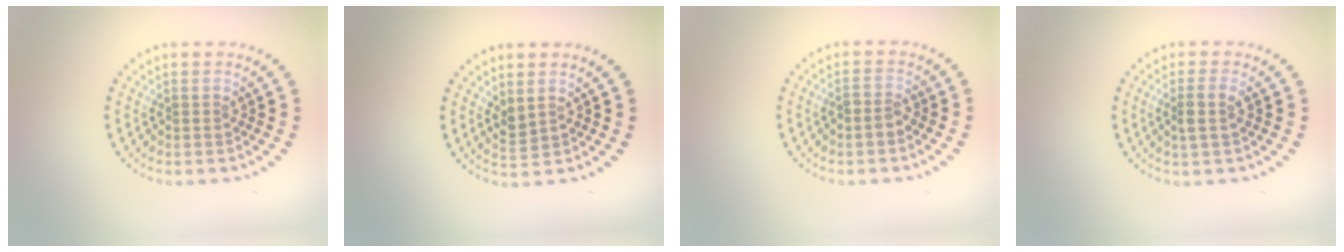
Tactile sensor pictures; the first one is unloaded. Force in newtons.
{"total": 1.2, "press": 1.1, "slide": 0.5}
{"total": 1.3, "press": 1.2, "slide": 0.6}
{"total": 1.9, "press": 1.6, "slide": 1.1}